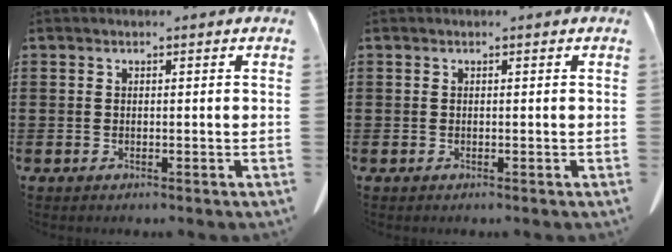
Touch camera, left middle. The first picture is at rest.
{"total": 0.0}